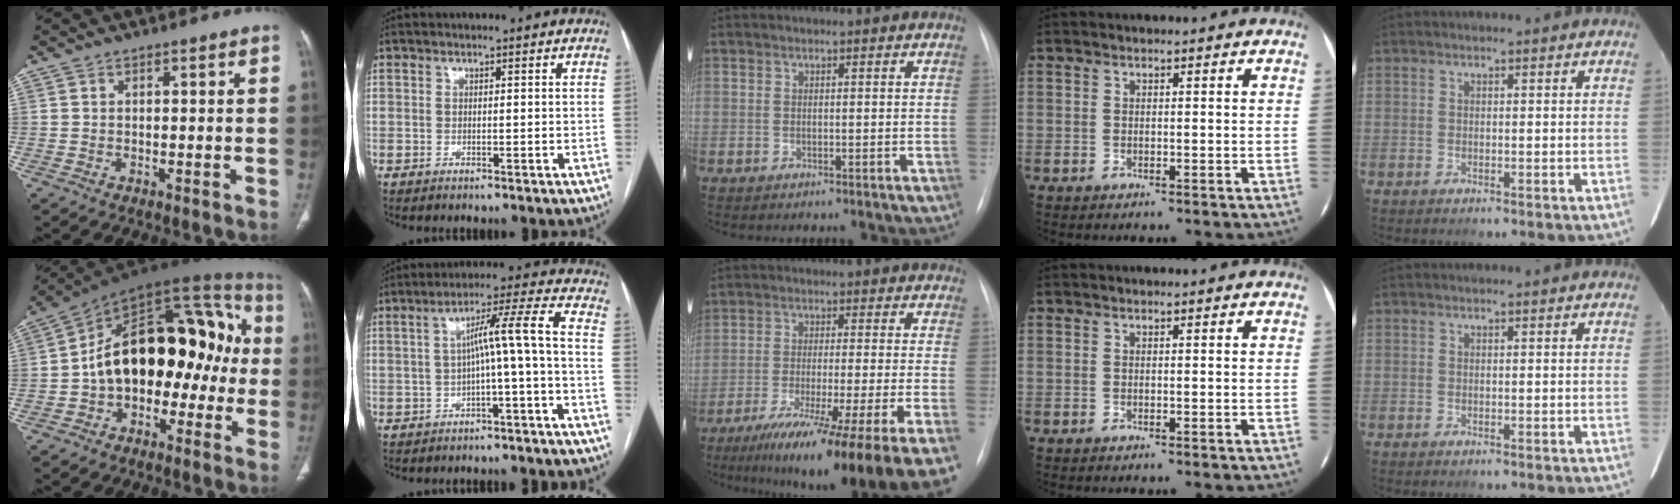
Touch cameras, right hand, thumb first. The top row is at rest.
{"thumb": {"total": 24.3, "force": [-1.9, 14.7, 19.3], "torque": [-0.252, 0.071, -0.034]}, "index": {"total": 7.8, "force": [-1.5, -0.9, 7.6], "torque": [-0.120, 0.033, -0.018]}, "middle": {"total": 19.9, "force": [-13.1, -0.7, 15.0], "torque": [-0.173, -0.049, -0.205]}}